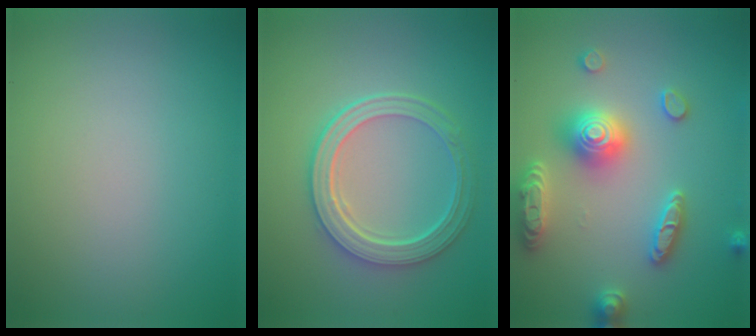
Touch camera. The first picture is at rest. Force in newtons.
{"total": 5.3, "press": 4.1, "slide": 3.4}
{"total": 5.4, "press": 5.3, "slide": 0.9}